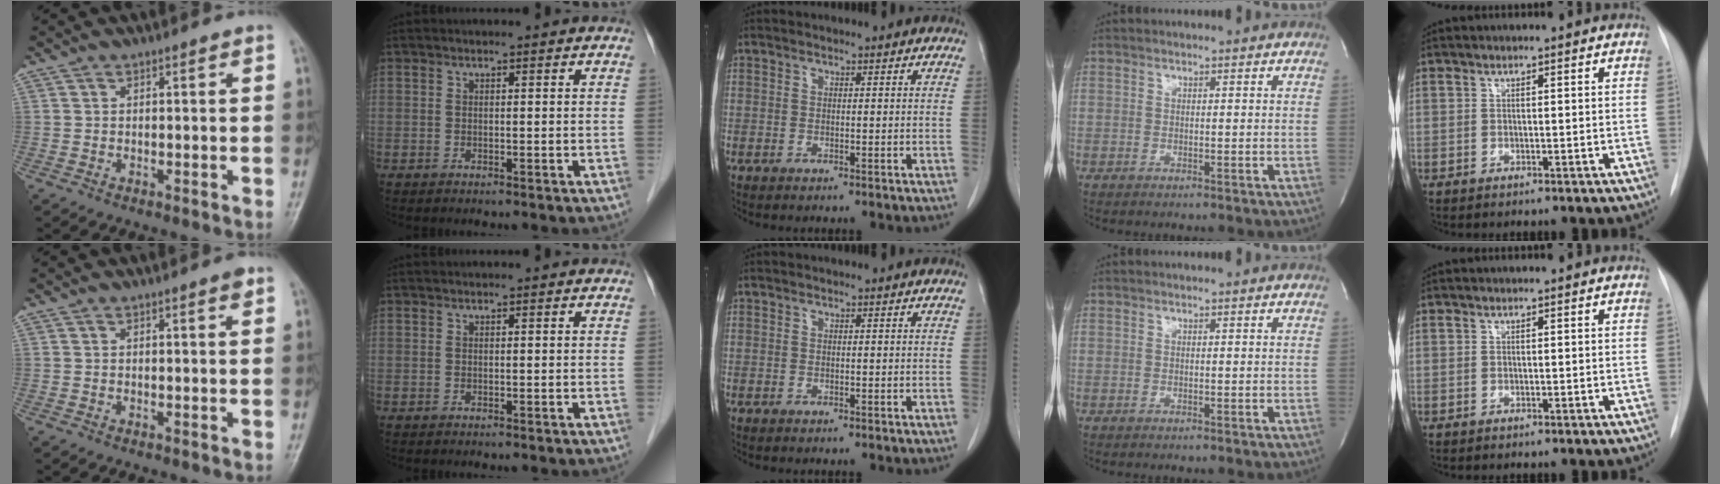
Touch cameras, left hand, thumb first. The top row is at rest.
{"thumb": {"total": 1.2, "force": [0.8, 0.1, 1.0], "torque": [-0.011, -0.003, 0.009]}, "index": {"total": 0.9, "force": [0.9, 0.0, 0.2], "torque": [-0.007, 0.017, 0.015]}}